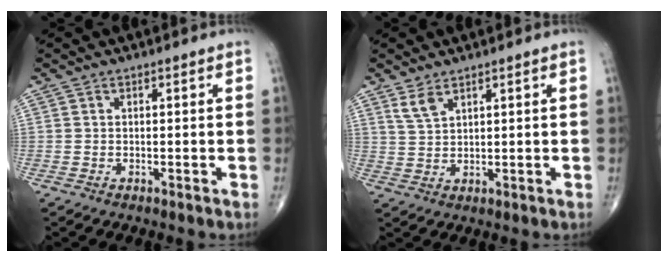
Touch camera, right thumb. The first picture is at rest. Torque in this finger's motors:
{"motor_torque": [-0.39, 0.27, 0.46, 0.19, 0.00]}